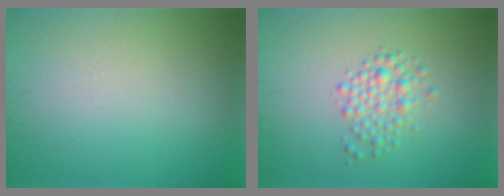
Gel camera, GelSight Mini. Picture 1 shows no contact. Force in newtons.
{"total": 2.4, "press": 2.4, "slide": 0.0}